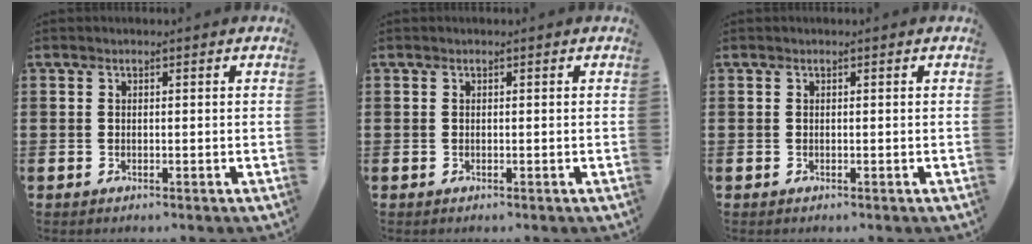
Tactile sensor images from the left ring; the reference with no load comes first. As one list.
[{"total": 0.0}, {"total": 0.0}]